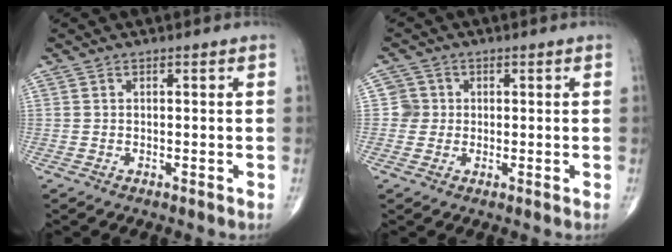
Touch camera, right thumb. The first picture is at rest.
{"total": 2.9, "force": [0.1, 2.9, -0.1], "torque": [0.026, 0.008, -0.004]}